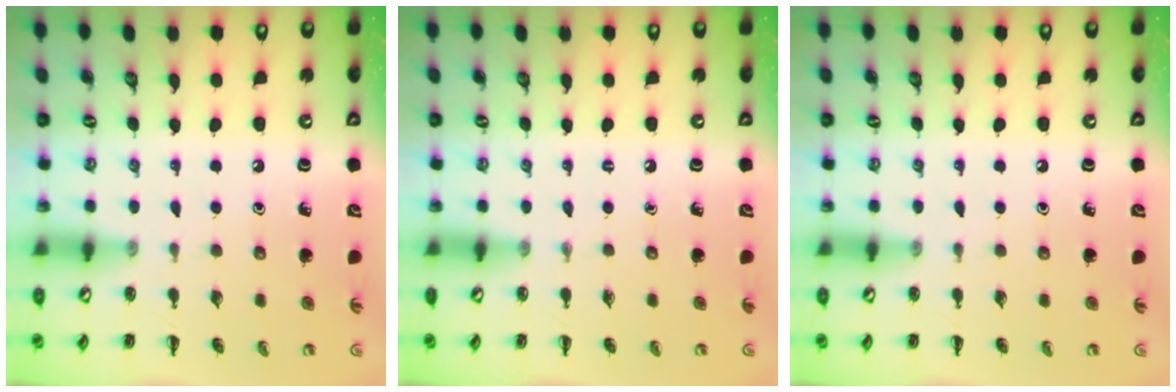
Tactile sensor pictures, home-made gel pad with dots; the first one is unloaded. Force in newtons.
{"total": 0.0}
{"total": 0.0}